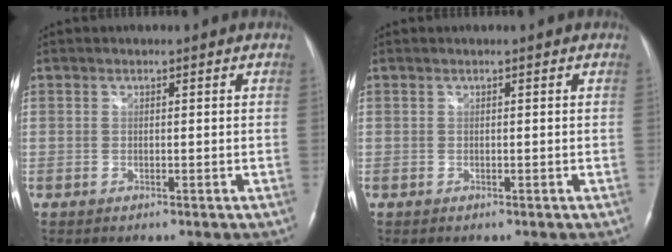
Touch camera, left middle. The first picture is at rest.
{"total": 0.0}